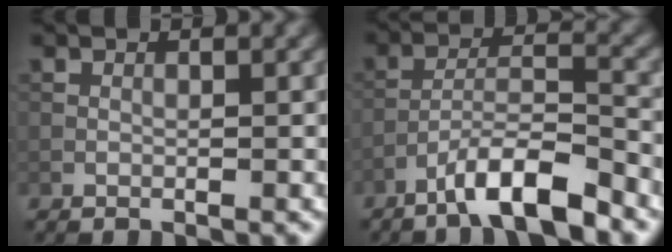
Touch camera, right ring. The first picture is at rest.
{"total": 6.5, "force": [-4.6, 1.2, 4.4], "torque": [-0.072, 0.008, -0.082]}